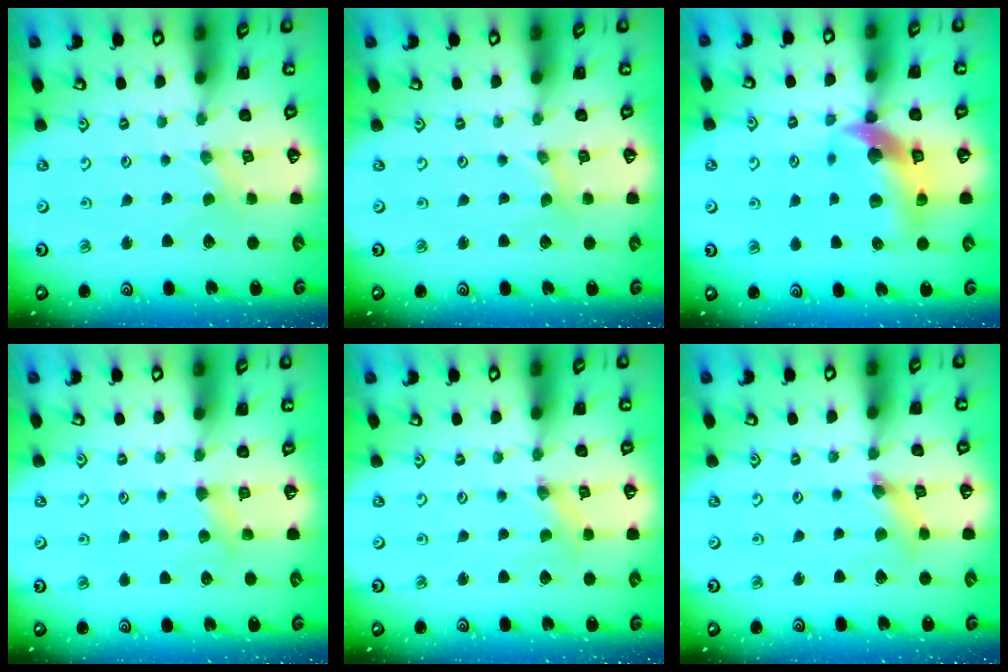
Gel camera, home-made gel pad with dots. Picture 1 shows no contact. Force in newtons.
{"total": 0.0}
{"total": 13.3, "press": 13.1, "slide": 2.1}
{"total": 3.8, "press": 3.8, "slide": 0.6}
{"total": 0.6, "press": 0.6, "slide": 0.1}
{"total": 4.2, "press": 4.2, "slide": 0.4}